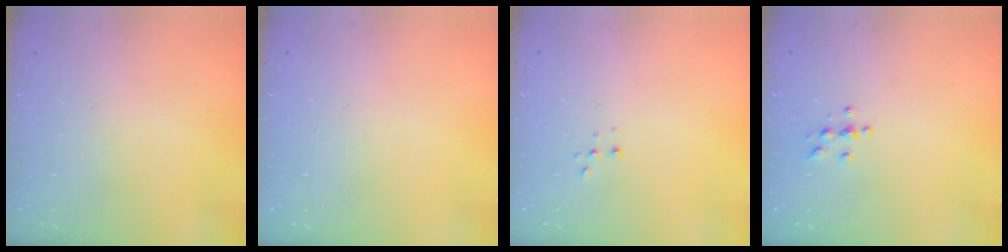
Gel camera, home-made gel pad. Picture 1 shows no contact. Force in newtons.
{"total": 0.0}
{"total": 2.2, "press": 2.2, "slide": 0.5}
{"total": 4.3, "press": 4.3, "slide": 0.5}